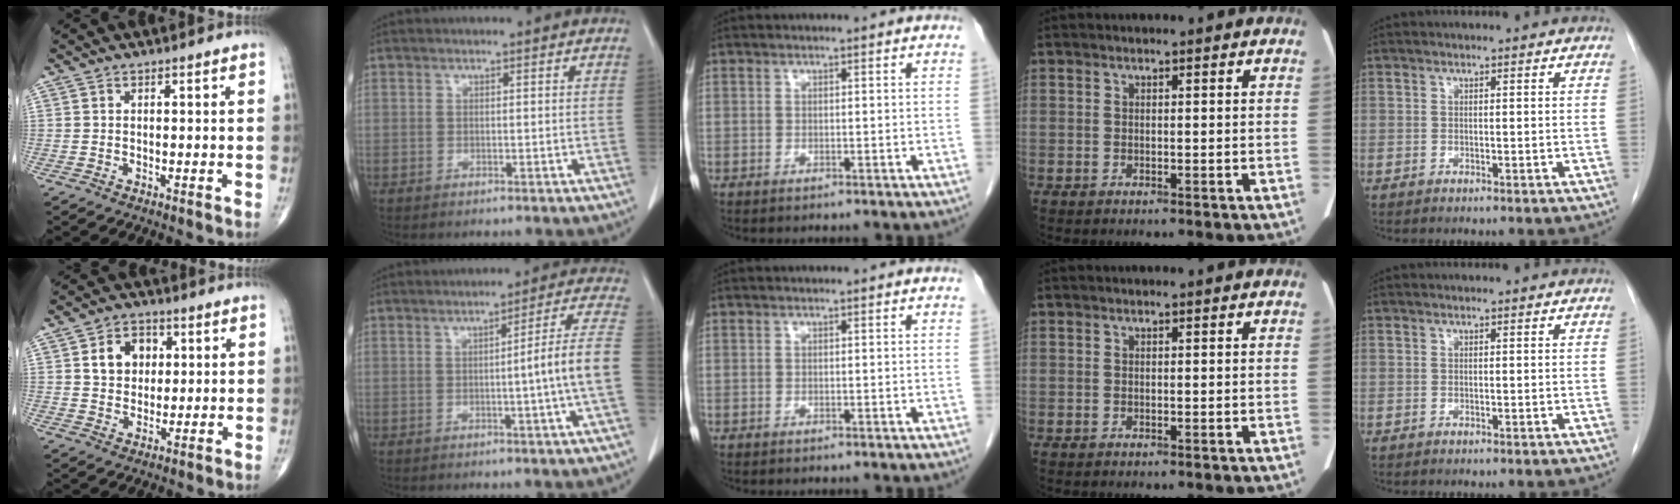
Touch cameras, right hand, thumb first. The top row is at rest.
{"thumb": {"total": 9.1, "force": [2.4, 7.1, 5.2], "torque": [-0.050, -0.002, 0.039]}, "index": {"total": 8.0, "force": [-1.5, -1.9, 7.6], "torque": [-0.100, 0.002, -0.023]}}